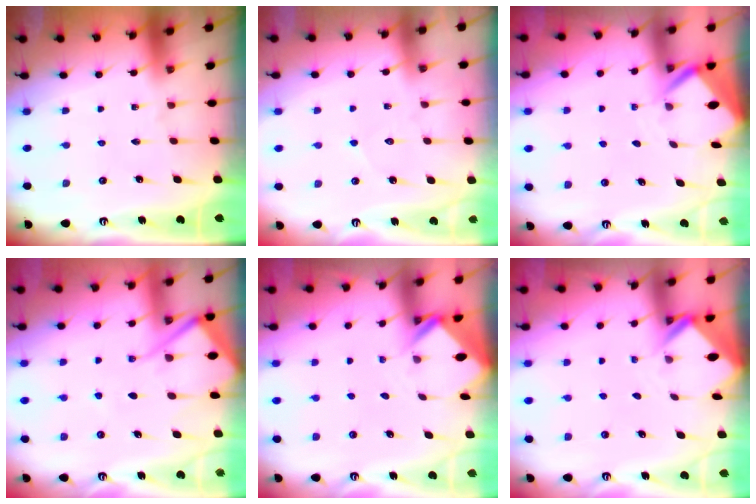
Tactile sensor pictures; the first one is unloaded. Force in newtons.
{"total": 3.8, "press": 3.8, "slide": 0.3}
{"total": 3.2, "press": 3.2, "slide": 0.3}
{"total": 8.4, "press": 8.3, "slide": 1.1}
{"total": 2.7, "press": 2.7, "slide": 0.1}
{"total": 2.5, "press": 2.5, "slide": 0.2}